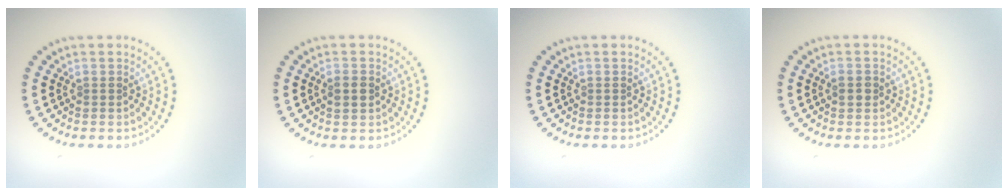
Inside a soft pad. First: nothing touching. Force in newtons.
{"total": 1.4, "press": 1.4, "slide": 0.1}
{"total": 0.0}
{"total": 1.2, "press": 1.2, "slide": 0.0}